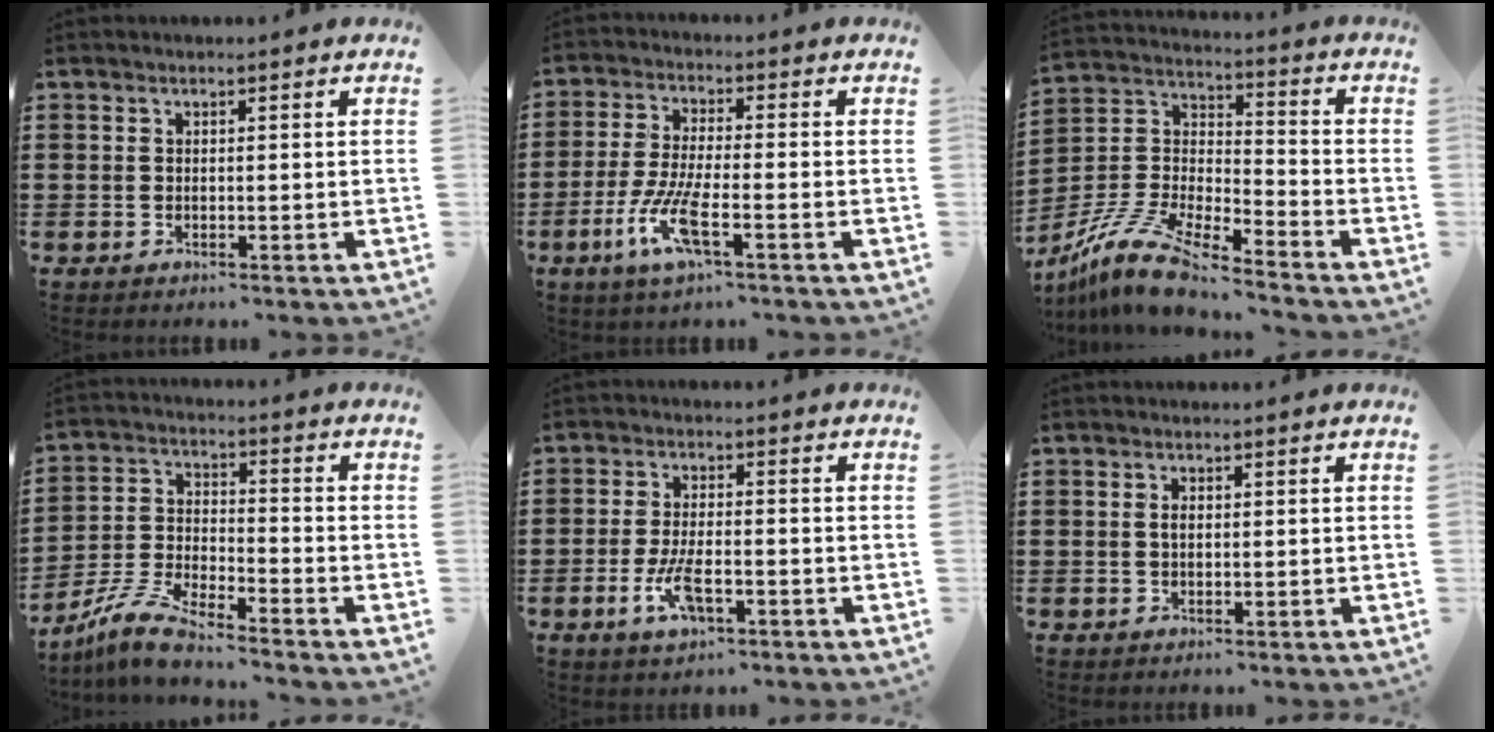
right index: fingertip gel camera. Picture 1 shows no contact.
{"total": 7.6, "force": [-3.5, 1.6, 6.6], "torque": [-0.159, -0.018, -0.072]}
{"total": 11.0, "force": [-9.7, 1.7, 5.0], "torque": [-0.124, 0.008, -0.199]}
{"total": 7.5, "force": [-6.8, 0.4, 3.0], "torque": [-0.078, -0.003, -0.137]}
{"total": 6.0, "force": [-2.3, 2.4, 5.0], "torque": [-0.115, -0.007, -0.047]}
{"total": 1.2, "force": [0.2, 0.5, 1.0], "torque": [-0.023, 0.001, 0.004]}